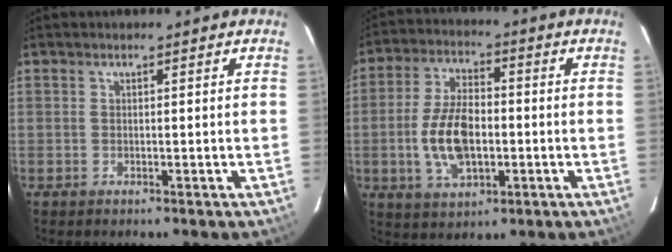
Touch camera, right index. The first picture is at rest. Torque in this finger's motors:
{"motor_torque": [1.81, -0.21, 0.34, 0.09]}